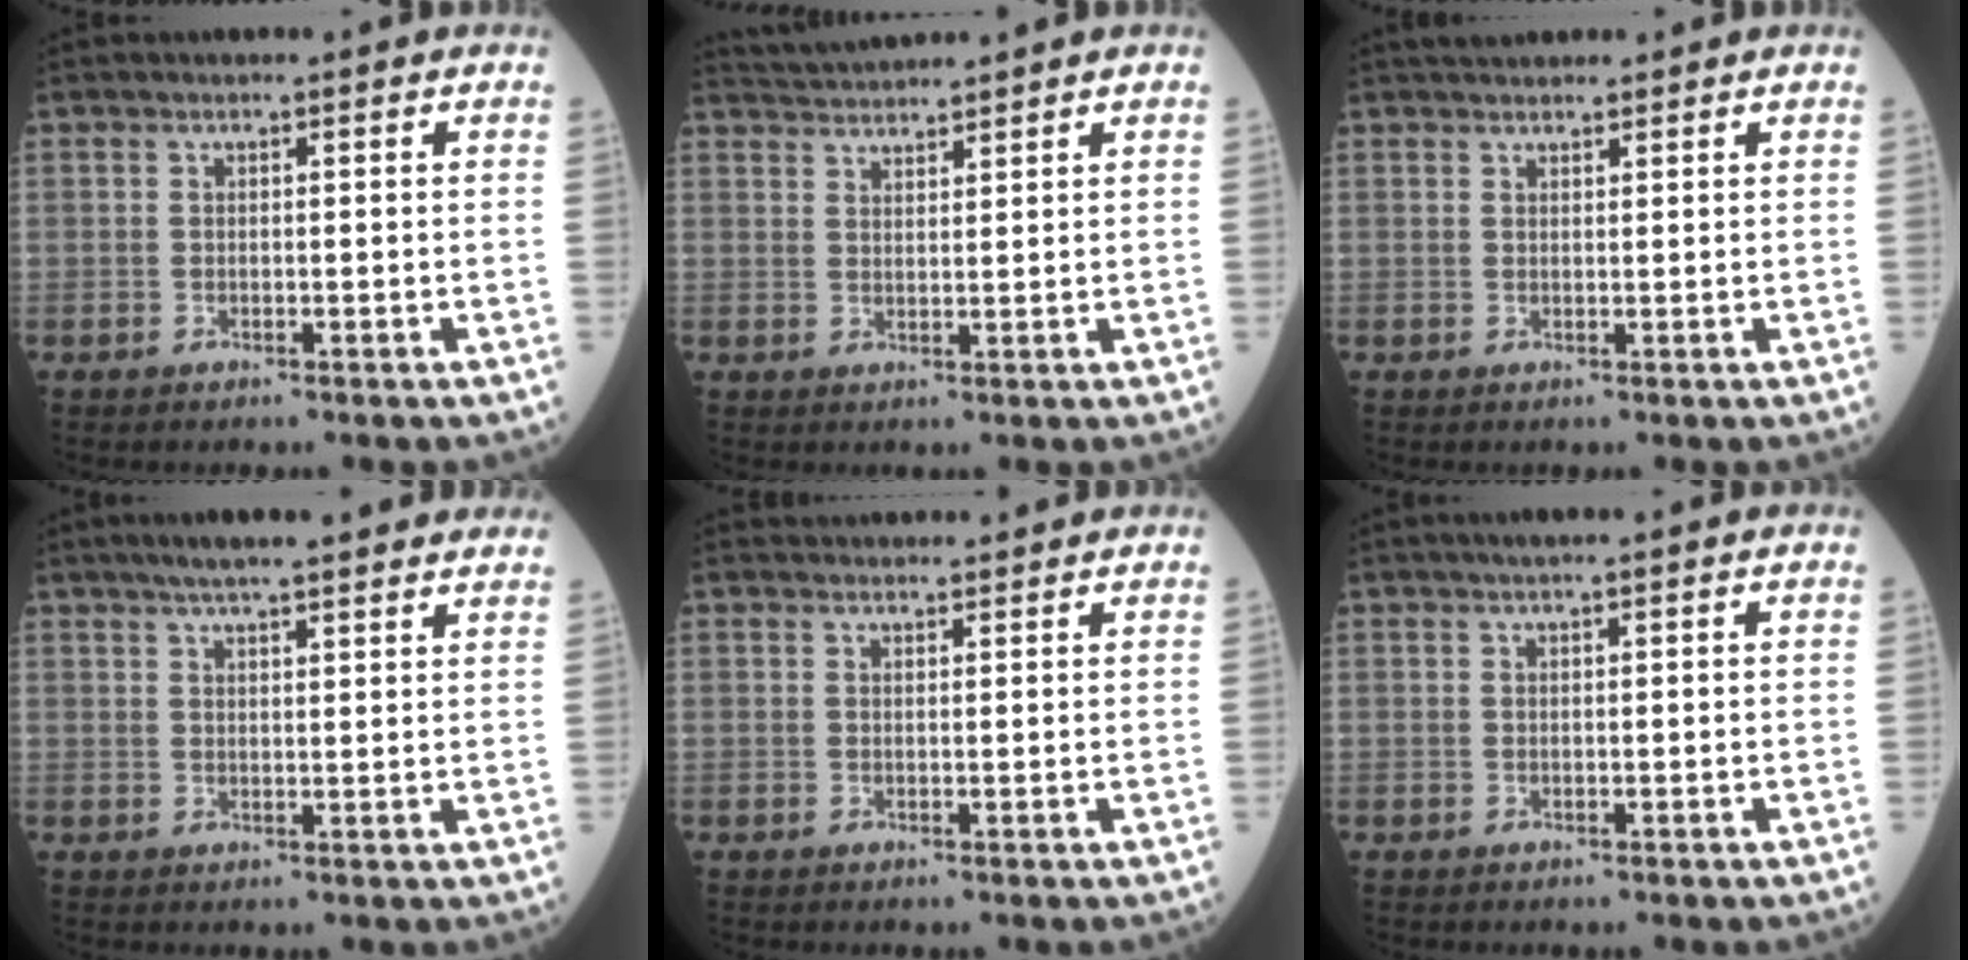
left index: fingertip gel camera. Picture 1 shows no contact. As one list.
[{"total": 3.9, "force": [3.9, -0.7, 0.2], "torque": [-0.012, 0.023, 0.077]}, {"total": 3.2, "force": [3.0, 0.7, 1.0], "torque": [-0.015, 0.031, 0.050]}, {"total": 11.4, "force": [9.4, 1.4, 6.3], "torque": [-0.085, 0.029, 0.121]}, {"total": 4.4, "force": [4.3, 0.5, 0.6], "torque": [-0.008, 0.031, 0.058]}, {"total": 1.7, "force": [1.3, -0.2, 1.1], "torque": [-0.016, 0.012, 0.024]}]